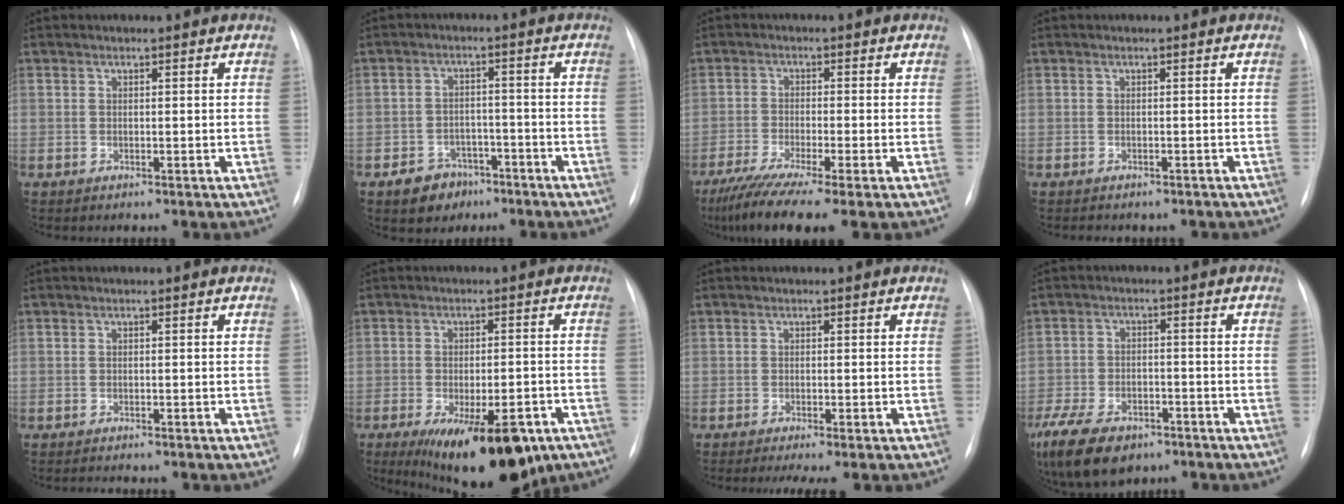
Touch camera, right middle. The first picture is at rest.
{"total": 5.6, "force": [-3.6, 4.0, 1.6], "torque": [-0.026, 0.012, -0.049]}
{"total": 10.4, "force": [-7.5, 0.2, 7.2], "torque": [-0.122, -0.025, -0.124]}
{"total": 3.8, "force": [-3.2, 1.5, 1.4], "torque": [-0.017, 0.002, -0.032]}
{"total": 3.3, "force": [-2.9, 0.6, 1.5], "torque": [-0.019, -0.002, -0.030]}
{"total": 16.6, "force": [-9.8, 6.3, 11.9], "torque": [-0.145, -0.008, -0.133]}
{"total": 4.7, "force": [-3.5, 0.4, 3.1], "torque": [-0.038, -0.011, -0.049]}
{"total": 15.5, "force": [-9.9, 8.3, 8.5], "torque": [-0.210, -0.015, -0.157]}